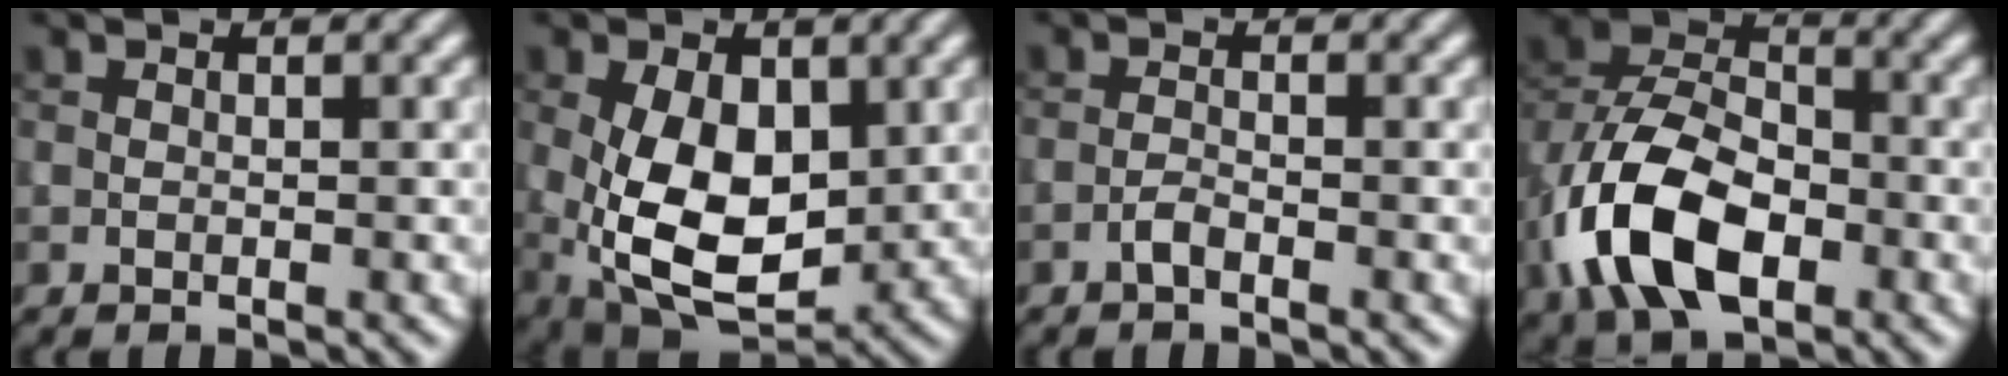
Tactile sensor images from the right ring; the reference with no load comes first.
{"total": 9.8, "force": [-0.3, 5.9, 7.9], "torque": [-0.151, -0.013, 0.001]}
{"total": 1.2, "force": [-0.8, 0.3, 0.8], "torque": [-0.018, 0.003, -0.018]}
{"total": 11.1, "force": [-4.4, 6.6, 7.8], "torque": [-0.166, 0.001, -0.093]}